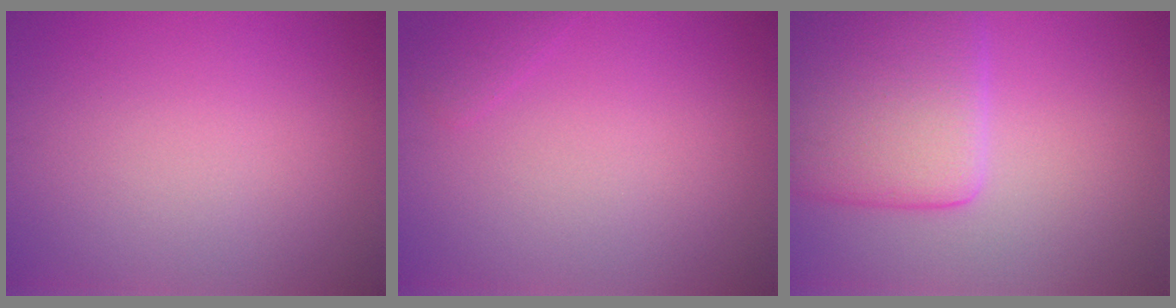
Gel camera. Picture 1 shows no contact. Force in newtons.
{"total": 0.9, "press": 0.9, "slide": 0.1}
{"total": 8.0, "press": 7.9, "slide": 0.6}